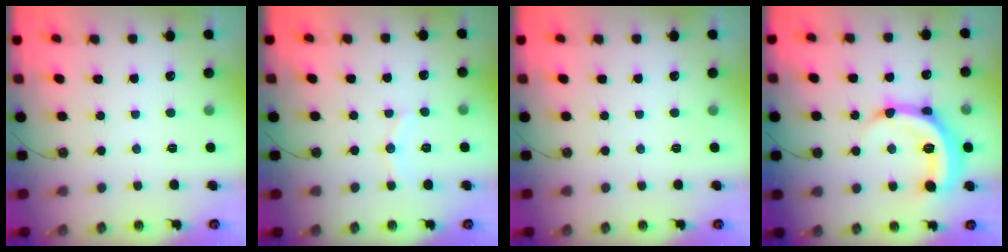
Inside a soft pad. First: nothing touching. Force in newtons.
{"total": 7.1, "press": 7.1, "slide": 0.5}
{"total": 0.0}
{"total": 16.6, "press": 16.6, "slide": 0.2}